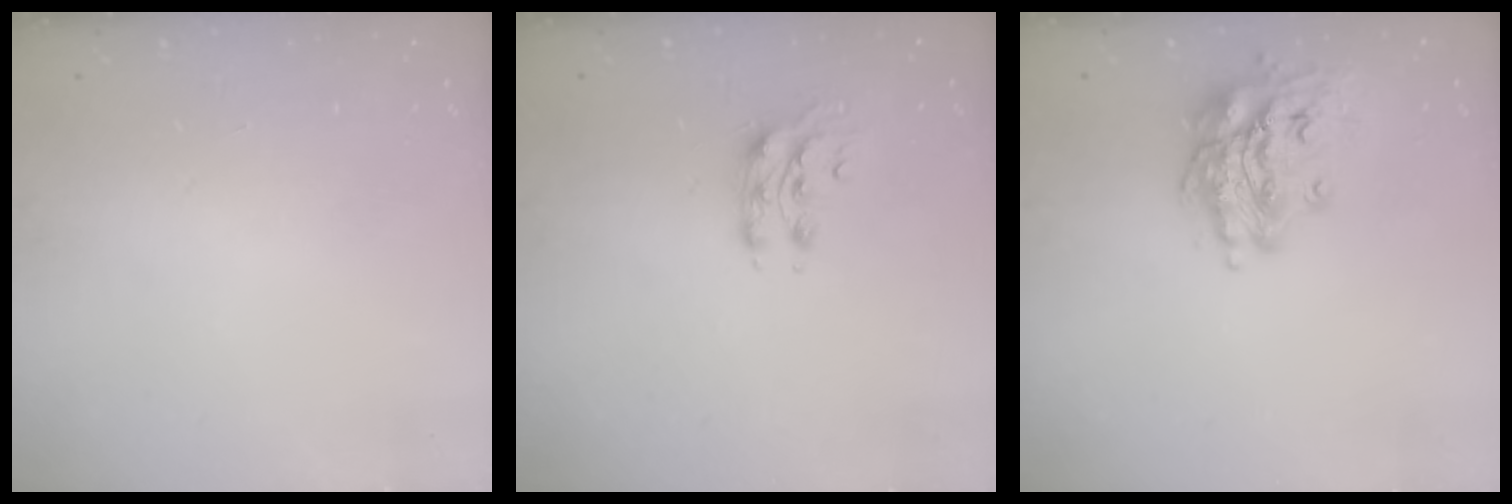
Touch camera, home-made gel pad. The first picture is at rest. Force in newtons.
{"total": 8.0, "press": 7.9, "slide": 0.9}
{"total": 14.5, "press": 14.3, "slide": 2.1}